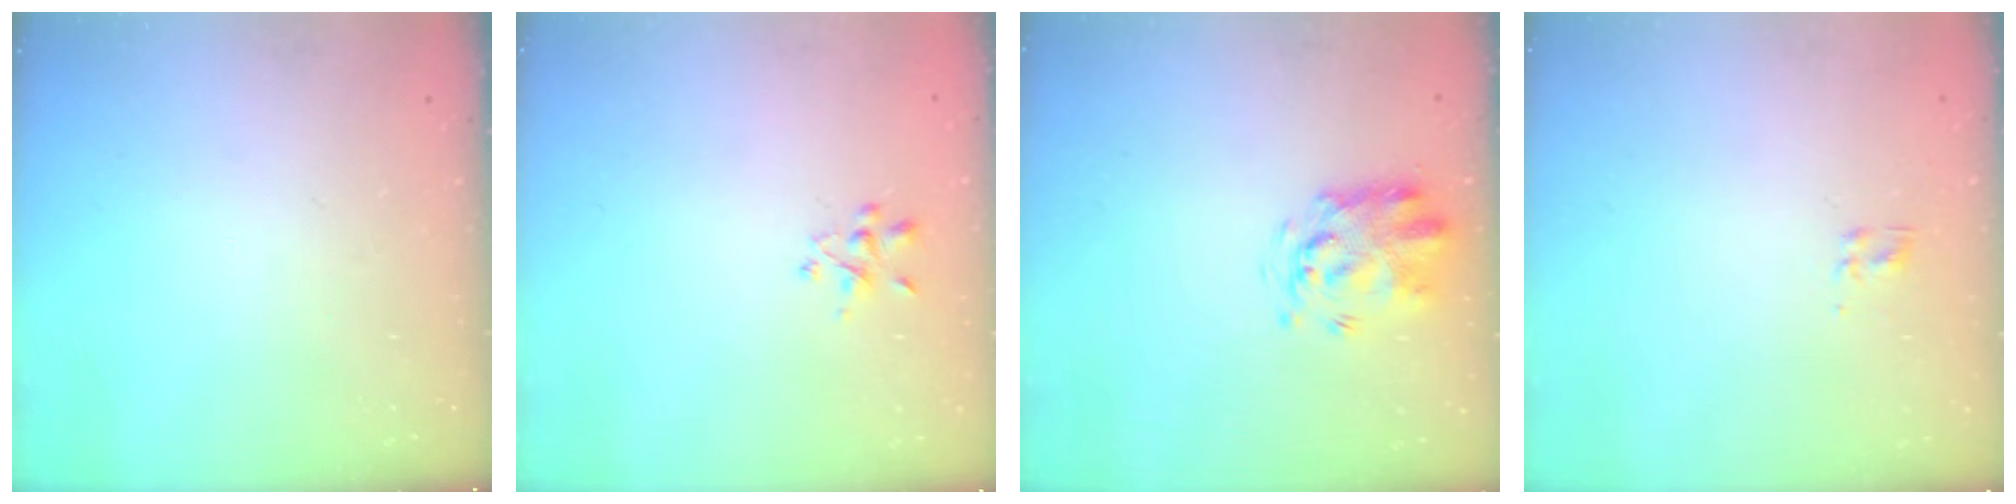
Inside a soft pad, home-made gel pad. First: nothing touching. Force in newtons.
{"total": 2.2, "press": 2.1, "slide": 0.8}
{"total": 3.2, "press": 3.2, "slide": 0.8}
{"total": 2.3, "press": 2.0, "slide": 1.2}